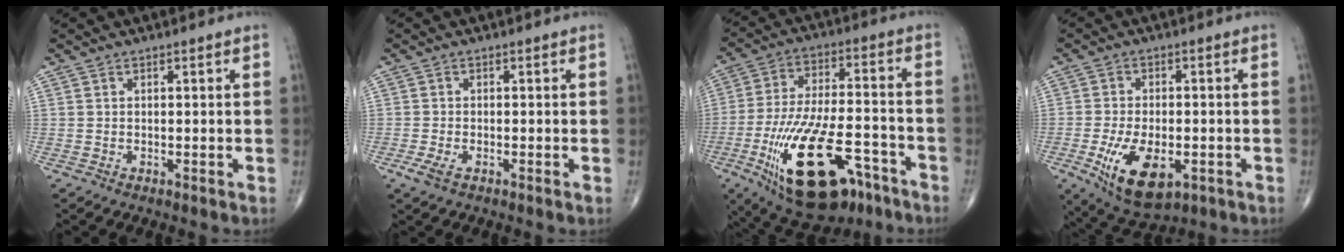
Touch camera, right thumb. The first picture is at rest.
{"total": 2.3, "force": [-1.2, 0.8, 1.8], "torque": [-0.047, -0.004, -0.027]}
{"total": 23.6, "force": [-11.3, 10.5, 17.9], "torque": [-0.353, 0.035, -0.177]}
{"total": 12.1, "force": [-4.1, 6.2, 9.6], "torque": [-0.165, -0.003, -0.057]}